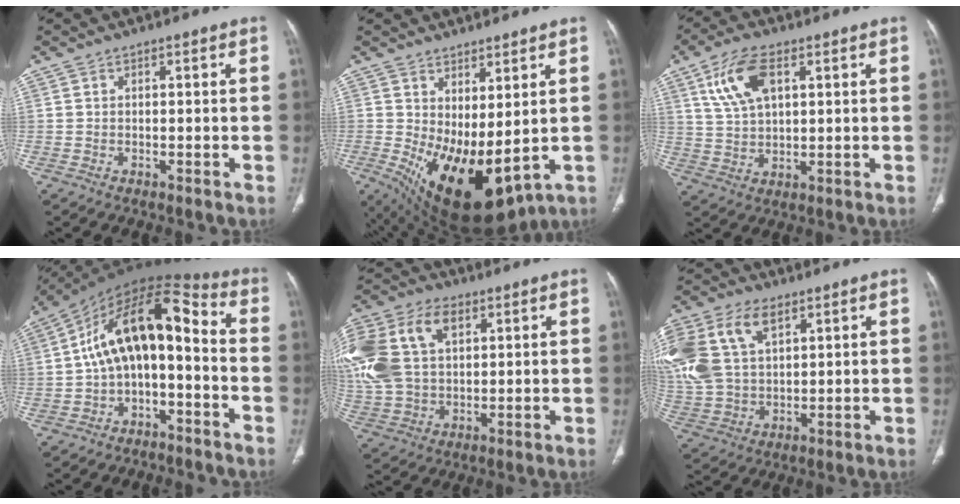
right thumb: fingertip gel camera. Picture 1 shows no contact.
{"total": 14.8, "force": [0.2, 6.6, 13.2], "torque": [-0.231, -0.025, 0.035]}
{"total": 9.9, "force": [4.1, 5.0, 7.5], "torque": [-0.147, -0.003, 0.083]}
{"total": 15.2, "force": [-1.7, 8.0, 12.8], "torque": [-0.202, 0.081, -0.034]}
{"total": 24.2, "force": [7.4, 16.1, 16.5], "torque": [-0.397, 0.037, 0.145]}
{"total": 22.0, "force": [8.7, 14.0, 14.6], "torque": [-0.358, 0.020, 0.171]}